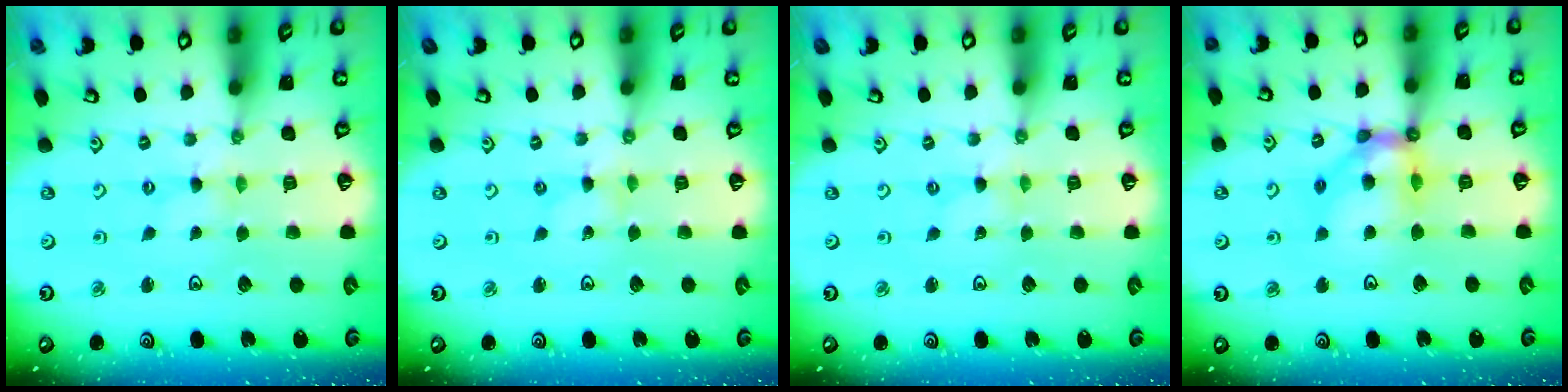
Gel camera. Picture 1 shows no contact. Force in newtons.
{"total": 0.0}
{"total": 0.0}
{"total": 12.5, "press": 12.4, "slide": 1.6}